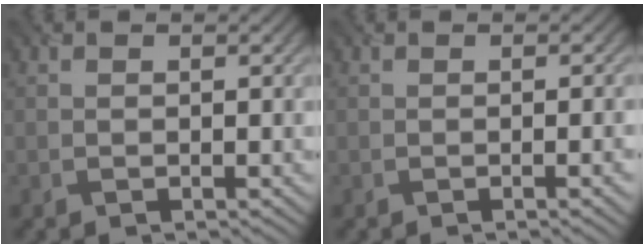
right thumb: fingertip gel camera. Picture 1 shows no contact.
{"total": 2.4, "force": [-0.6, 0.4, 2.3], "torque": [-0.030, -0.002, -0.005]}